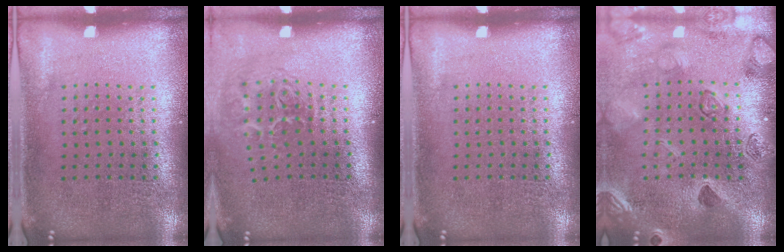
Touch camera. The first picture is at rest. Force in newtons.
{"total": 1.9, "press": 1.2, "slide": 1.5}
{"total": 0.0}
{"total": 2.3, "press": 2.3, "slide": 0.3}